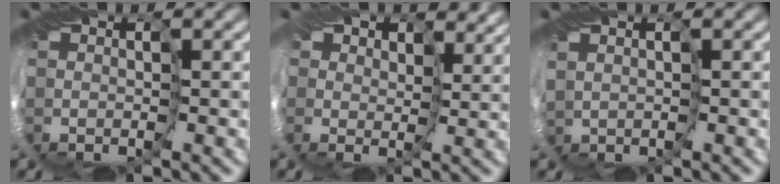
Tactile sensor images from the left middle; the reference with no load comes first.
{"total": 5.5, "force": [4.4, 2.9, 1.6], "torque": [-0.043, -0.002, 0.070]}
{"total": 0.7, "force": [0.1, 0.5, 0.4], "torque": [-0.015, 0.001, 0.003]}